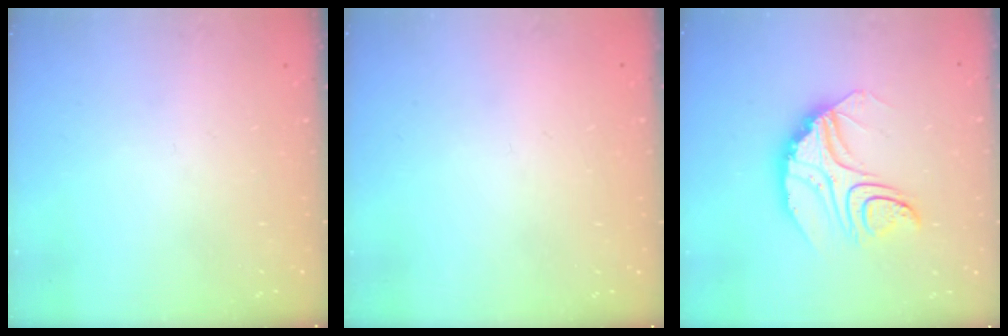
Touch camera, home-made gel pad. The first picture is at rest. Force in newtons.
{"total": 2.1, "press": 2.1, "slide": 0.1}
{"total": 11.8, "press": 11.8, "slide": 0.8}